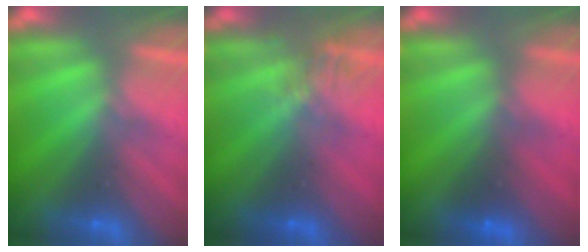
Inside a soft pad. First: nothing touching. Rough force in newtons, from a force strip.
{"total": 3.9}
{"total": 2.4}